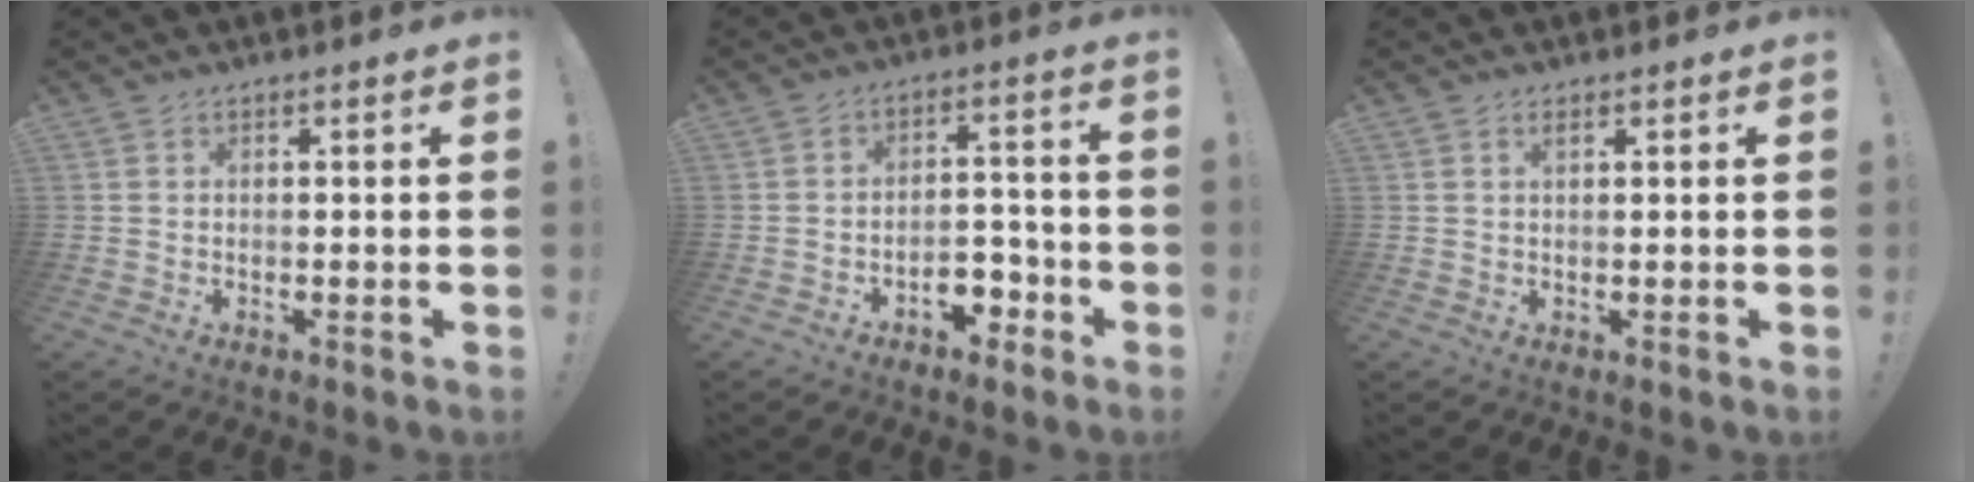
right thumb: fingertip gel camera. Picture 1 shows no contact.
{"total": 7.5, "force": [-4.2, 4.8, 4.0], "torque": [-0.044, 0.031, -0.070]}
{"total": 0.9, "force": [0.6, 0.2, 0.6], "torque": [-0.013, 0.001, 0.011]}